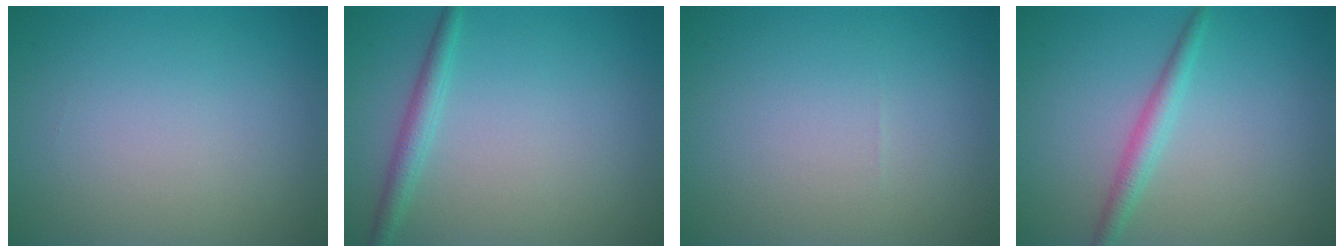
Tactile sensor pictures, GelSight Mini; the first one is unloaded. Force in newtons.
{"total": 1.9, "press": 1.9, "slide": 0.2}
{"total": 0.0}
{"total": 2.2, "press": 2.1, "slide": 0.0}